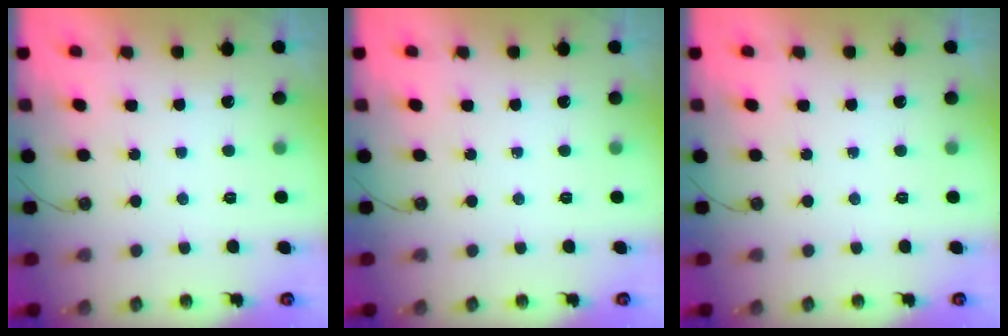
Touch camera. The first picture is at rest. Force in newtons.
{"total": 0.0}
{"total": 0.0}